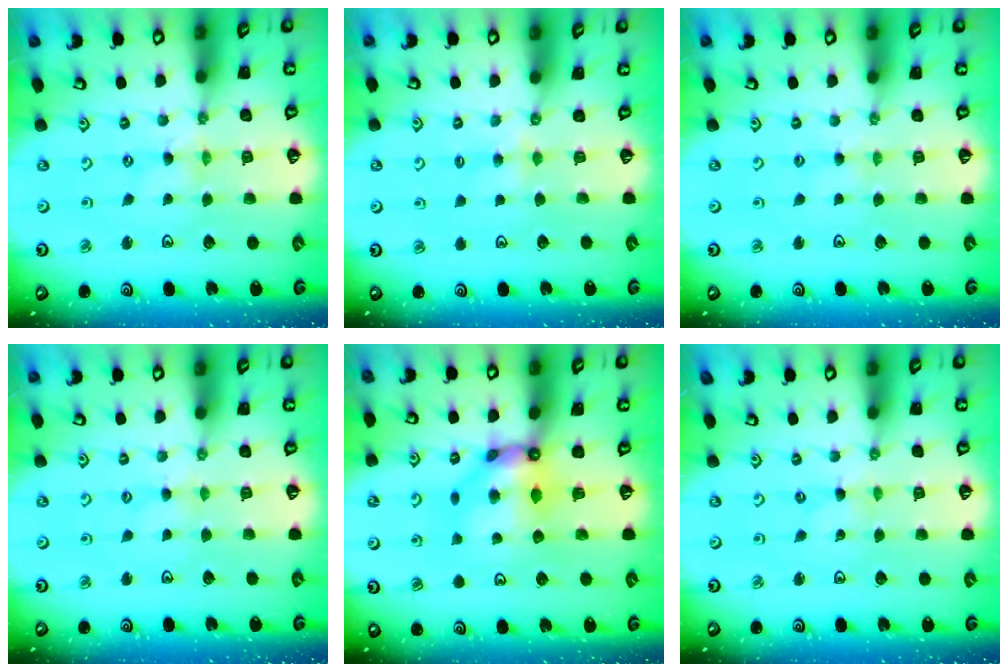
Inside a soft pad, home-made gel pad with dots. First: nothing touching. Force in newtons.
{"total": 2.8, "press": 2.8, "slide": 0.4}
{"total": 2.6, "press": 2.6, "slide": 0.4}
{"total": 1.7, "press": 1.7, "slide": 0.2}
{"total": 8.8, "press": 8.7, "slide": 0.9}
{"total": 0.0}